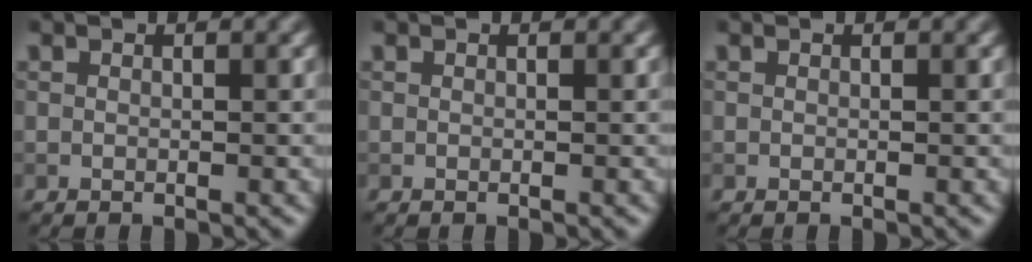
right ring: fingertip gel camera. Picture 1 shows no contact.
{"total": 0.0}
{"total": 0.0}